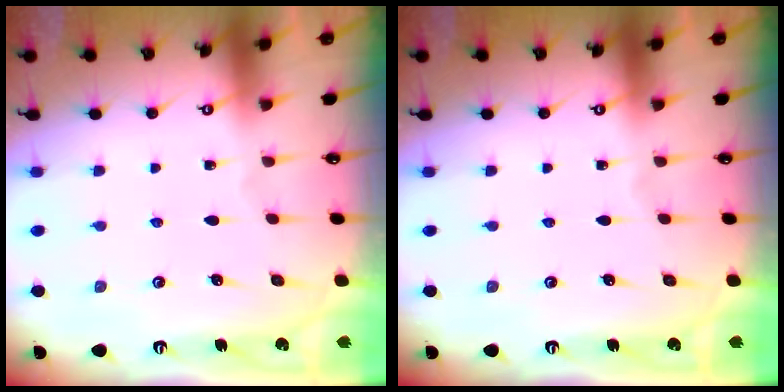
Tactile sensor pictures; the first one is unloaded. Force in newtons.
{"total": 0.0}